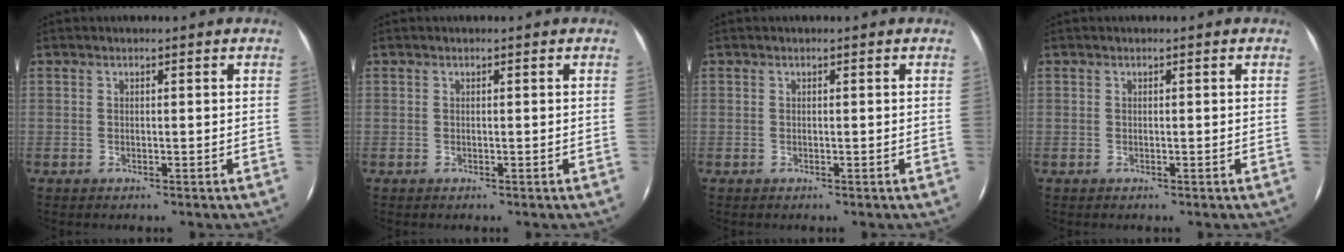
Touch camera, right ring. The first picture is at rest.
{"total": 0.0}
{"total": 0.0}
{"total": 0.0}